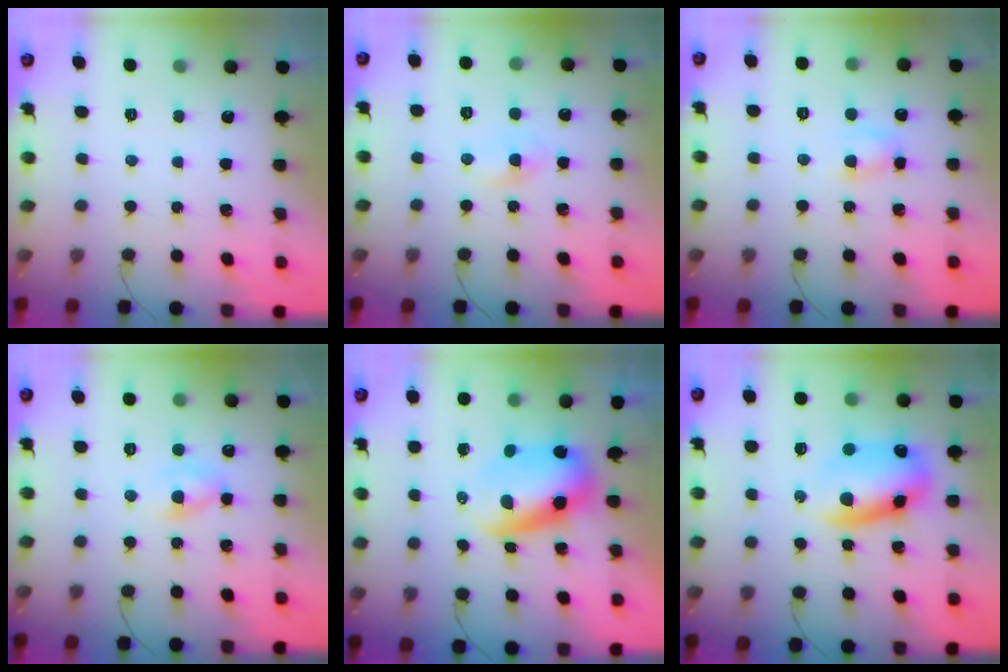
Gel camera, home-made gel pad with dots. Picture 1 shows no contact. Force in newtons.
{"total": 1.8, "press": 1.5, "slide": 0.9}
{"total": 3.9, "press": 3.7, "slide": 1.1}
{"total": 3.2, "press": 3.0, "slide": 1.1}
{"total": 7.7, "press": 7.4, "slide": 2.0}
{"total": 11.7, "press": 11.3, "slide": 3.0}